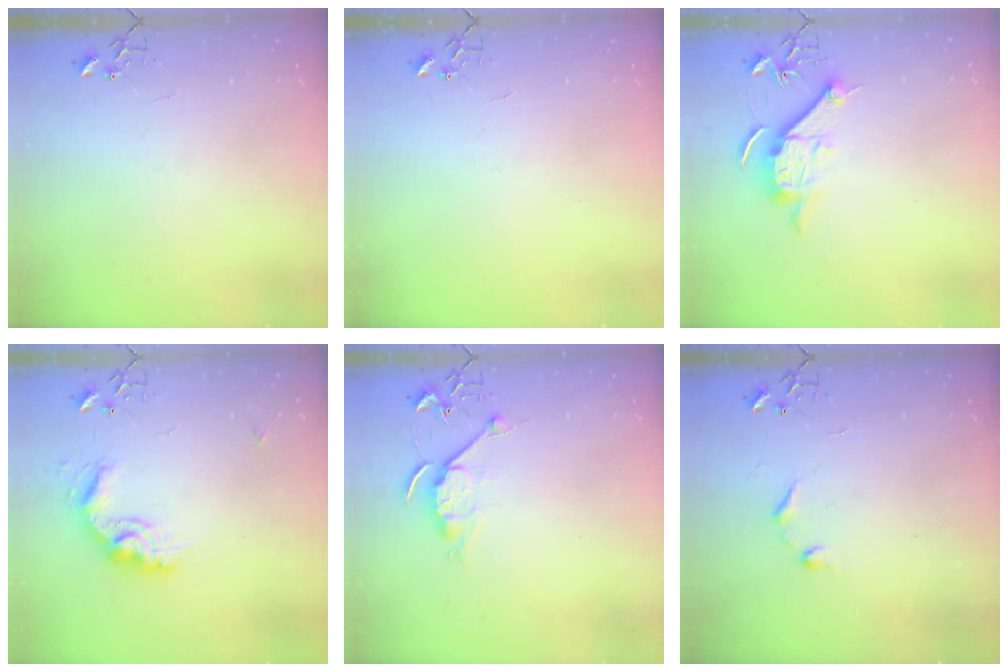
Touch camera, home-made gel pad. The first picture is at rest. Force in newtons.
{"total": 0.0}
{"total": 11.3, "press": 11.3, "slide": 0.5}
{"total": 15.0, "press": 15.0, "slide": 0.6}
{"total": 6.2, "press": 6.2, "slide": 0.5}
{"total": 7.1, "press": 7.1, "slide": 0.8}